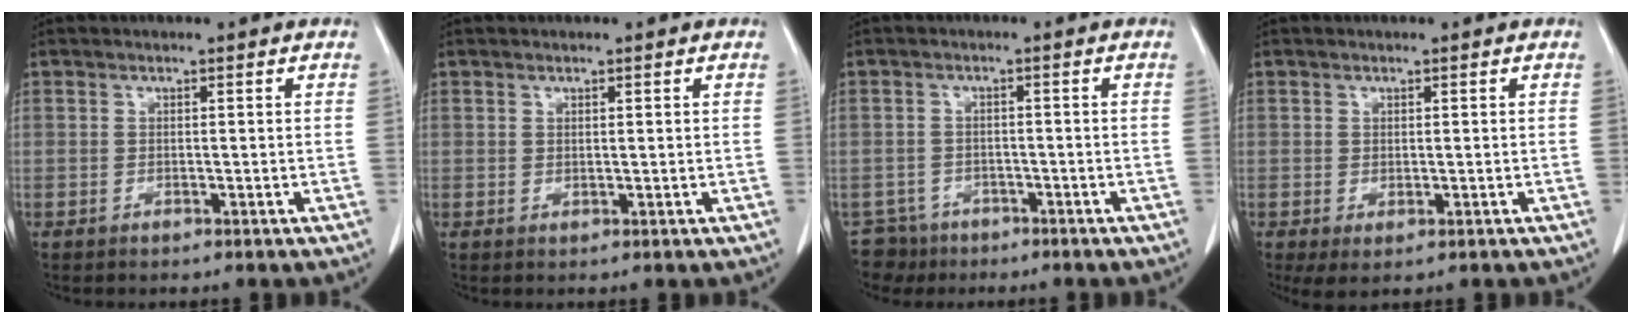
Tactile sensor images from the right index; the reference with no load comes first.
{"total": 0.6, "force": [0.3, 0.2, 0.5], "torque": [-0.011, -0.003, 0.005]}
{"total": 4.7, "force": [-3.2, 3.3, -0.7], "torque": [0.016, 0.006, -0.056]}
{"total": 3.5, "force": [-1.2, 1.6, 2.8], "torque": [-0.052, -0.011, -0.013]}